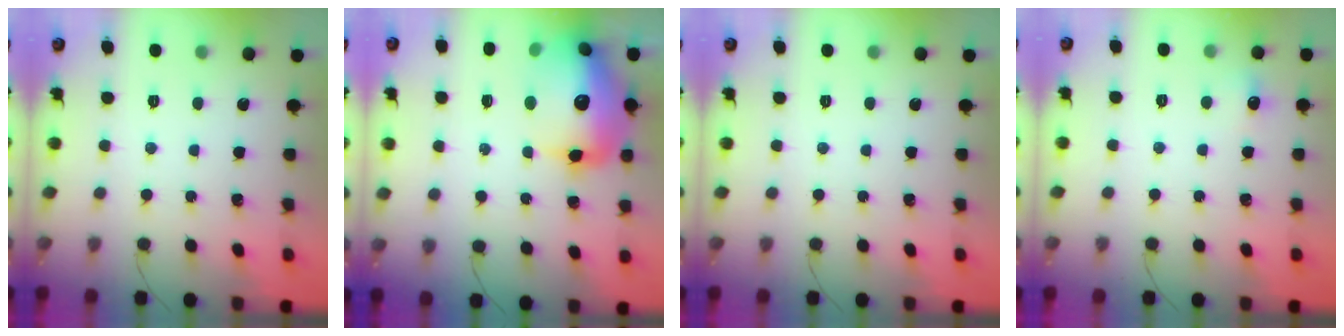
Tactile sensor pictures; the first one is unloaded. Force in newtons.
{"total": 22.3, "press": 21.8, "slide": 4.6}
{"total": 0.0}
{"total": 5.2, "press": 5.1, "slide": 1.1}